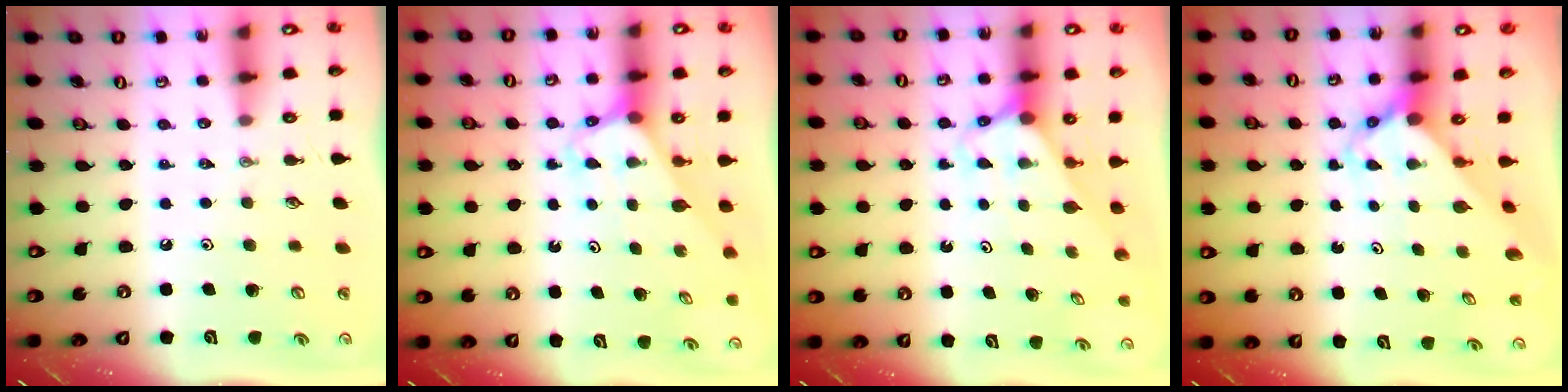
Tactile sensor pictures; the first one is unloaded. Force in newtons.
{"total": 3.2, "press": 3.2, "slide": 0.2}
{"total": 2.7, "press": 2.7, "slide": 0.2}
{"total": 3.4, "press": 3.4, "slide": 0.2}